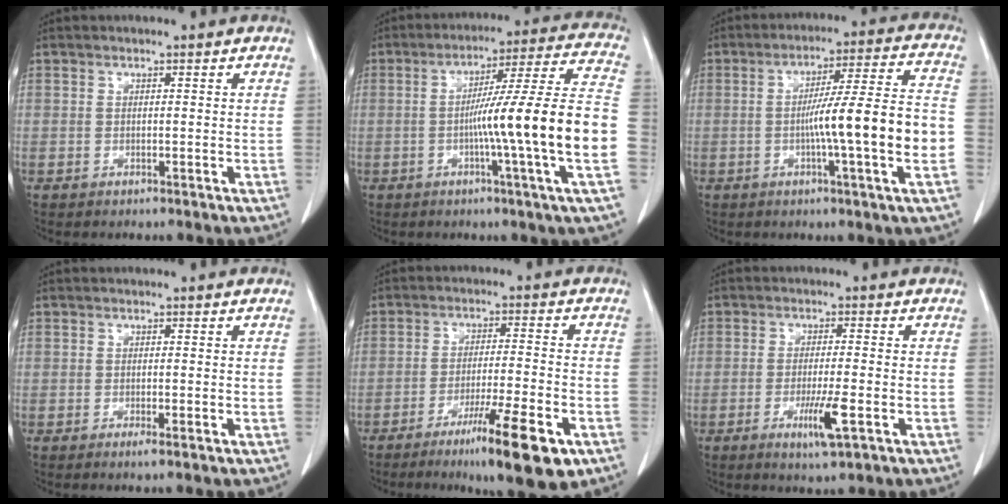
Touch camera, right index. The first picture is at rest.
{"total": 18.0, "force": [-3.4, -2.3, 17.6], "torque": [-0.246, 0.009, -0.063]}
{"total": 13.9, "force": [-2.7, -0.8, 13.6], "torque": [-0.213, 0.007, -0.049]}
{"total": 1.1, "force": [-0.6, -0.1, 0.9], "torque": [-0.016, -0.002, -0.010]}
{"total": 12.4, "force": [-6.9, 0.6, 10.2], "torque": [-0.159, -0.027, -0.108]}
{"total": 5.4, "force": [-2.2, 0.0, 4.9], "torque": [-0.088, -0.012, -0.038]}